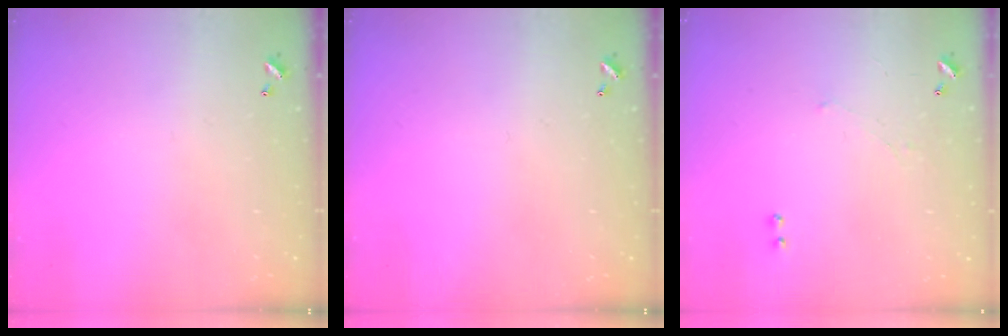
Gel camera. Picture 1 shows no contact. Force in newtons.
{"total": 0.0}
{"total": 0.7, "press": 0.2, "slide": 0.7}